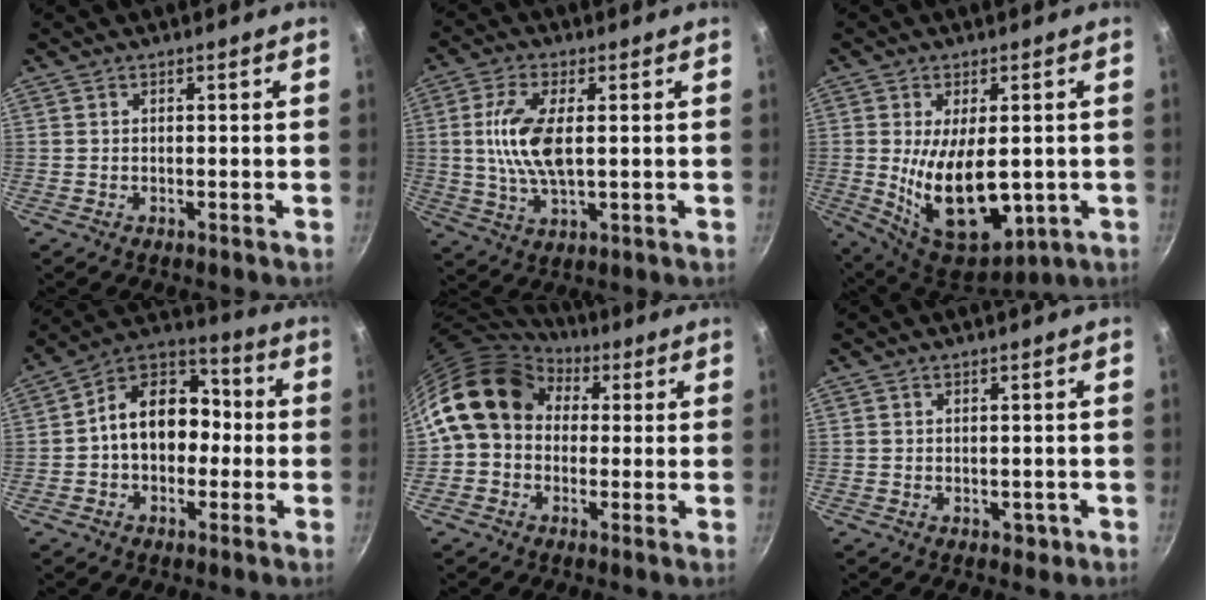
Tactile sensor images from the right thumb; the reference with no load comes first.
{"total": 10.3, "force": [1.1, 4.3, 9.2], "torque": [-0.187, 0.000, 0.019]}
{"total": 16.4, "force": [-1.4, 8.8, 13.8], "torque": [-0.210, -0.021, 0.002]}
{"total": 14.3, "force": [-0.8, 10.7, 9.4], "torque": [-0.095, 0.050, -0.034]}
{"total": 14.1, "force": [3.6, 11.2, 7.8], "torque": [-0.115, 0.024, 0.045]}
{"total": 1.6, "force": [-0.5, 1.2, 0.8], "torque": [-0.001, 0.006, -0.002]}